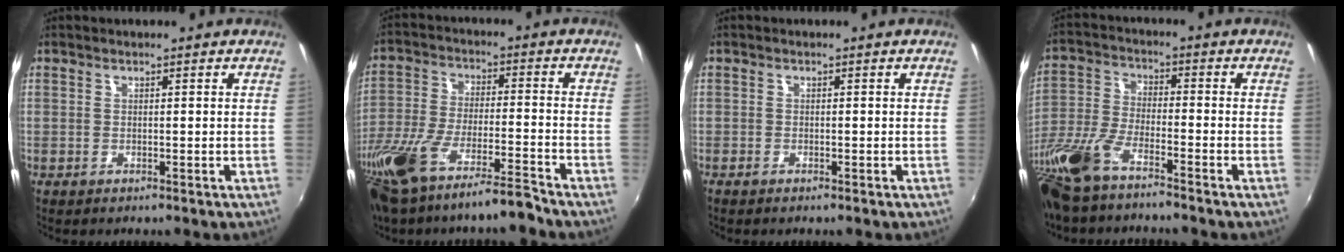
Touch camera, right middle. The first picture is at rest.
{"total": 17.4, "force": [-13.7, 2.2, 10.4], "torque": [-0.225, -0.042, -0.247]}
{"total": 0.8, "force": [-0.7, 0.1, 0.3], "torque": [-0.008, -0.004, -0.015]}
{"total": 14.3, "force": [-10.8, 3.3, 8.8], "torque": [-0.203, -0.031, -0.216]}